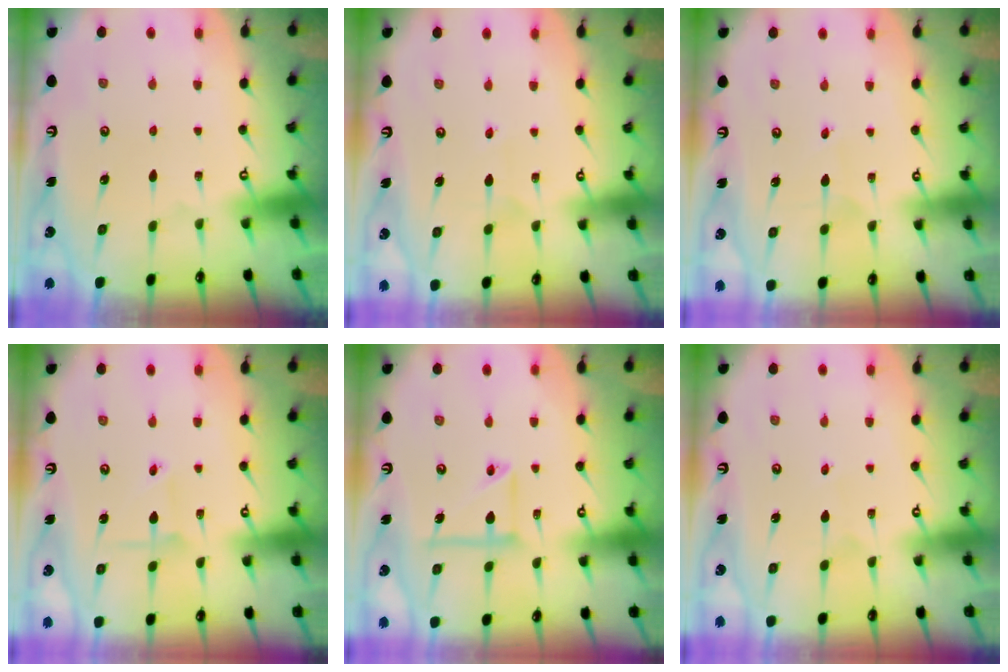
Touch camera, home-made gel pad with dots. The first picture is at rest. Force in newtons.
{"total": 3.5, "press": 3.5, "slide": 0.4}
{"total": 3.6, "press": 3.5, "slide": 0.3}
{"total": 2.1, "press": 2.1, "slide": 0.2}
{"total": 9.8, "press": 9.7, "slide": 1.3}
{"total": 1.1, "press": 1.1, "slide": 0.1}